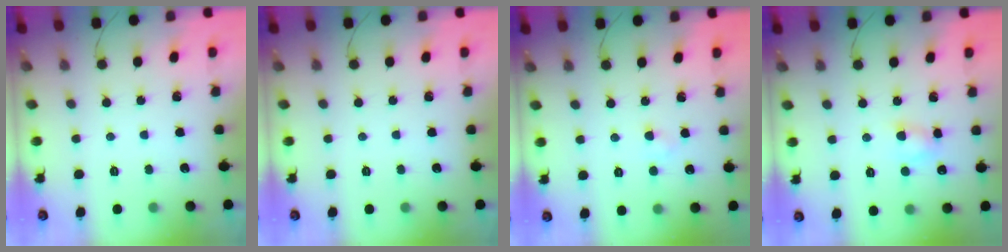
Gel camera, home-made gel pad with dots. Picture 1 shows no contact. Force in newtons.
{"total": 0.0}
{"total": 1.9, "press": 1.7, "slide": 0.9}
{"total": 3.9, "press": 3.7, "slide": 1.1}